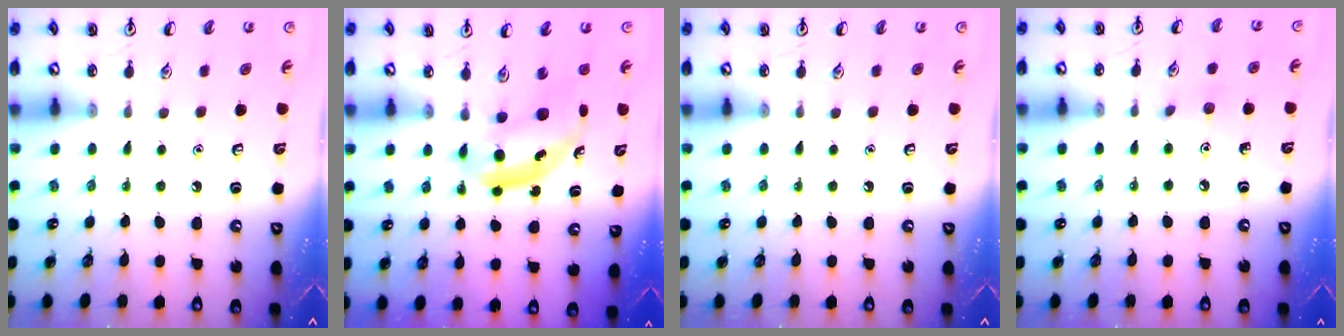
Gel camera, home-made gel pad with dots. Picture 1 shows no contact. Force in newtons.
{"total": 5.1, "press": 5.0, "slide": 0.6}
{"total": 0.0}
{"total": 4.9, "press": 4.6, "slide": 1.6}